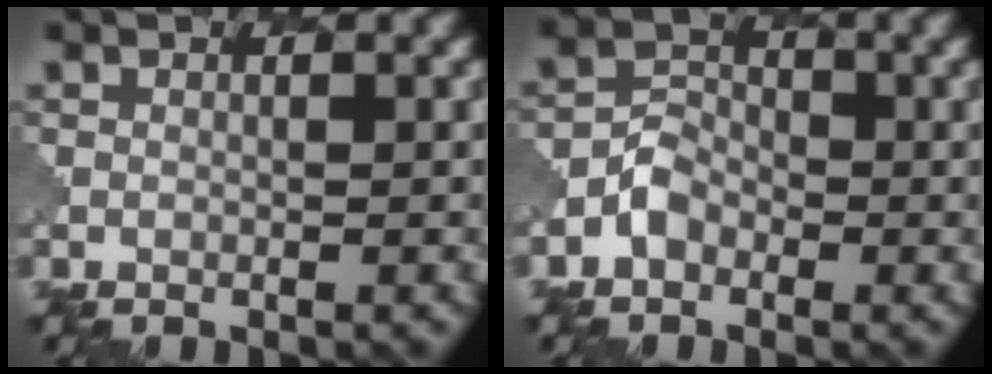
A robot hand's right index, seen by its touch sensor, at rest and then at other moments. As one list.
[{"total": 2.2, "force": [-1.2, 1.7, 0.5], "torque": [-0.011, 0.007, -0.027]}]